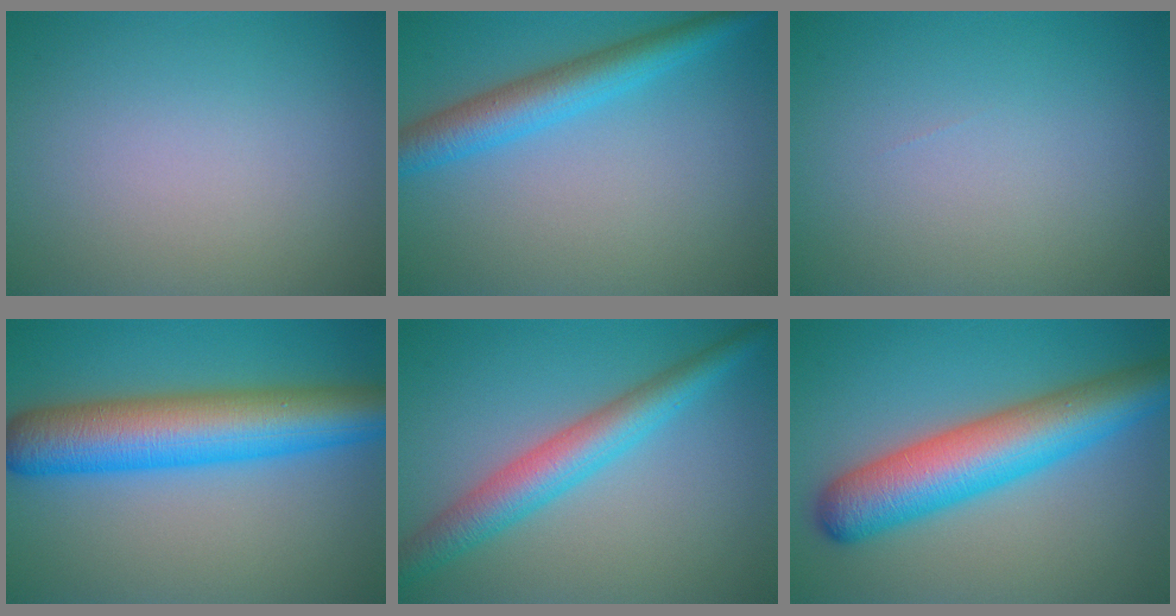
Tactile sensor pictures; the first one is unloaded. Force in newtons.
{"total": 4.7, "press": 4.7, "slide": 0.1}
{"total": 0.0}
{"total": 10.0, "press": 10.0, "slide": 0.2}
{"total": 5.0, "press": 5.0, "slide": 0.3}
{"total": 9.0, "press": 9.0, "slide": 0.2}